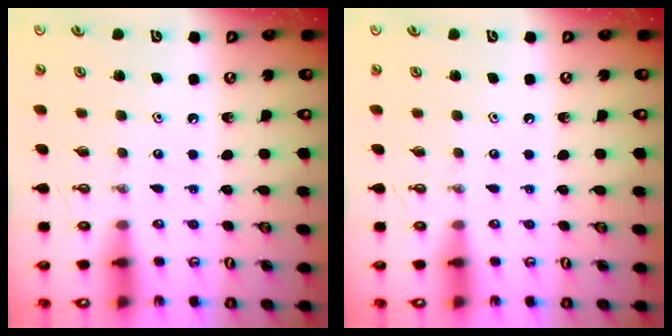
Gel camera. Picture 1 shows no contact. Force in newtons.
{"total": 0.0}